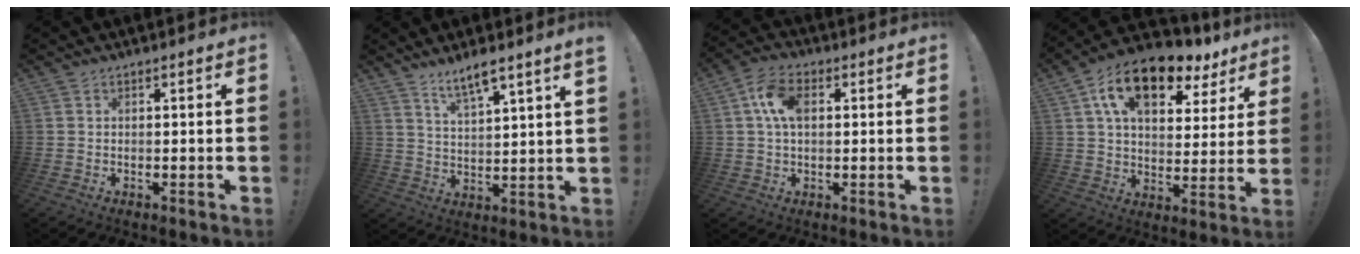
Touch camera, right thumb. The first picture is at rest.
{"total": 7.5, "force": [6.1, 0.3, 4.4], "torque": [-0.070, -0.040, 0.104]}
{"total": 9.3, "force": [2.1, 5.8, 6.9], "torque": [-0.130, 0.008, 0.038]}
{"total": 17.1, "force": [9.8, 8.9, 10.8], "torque": [-0.172, -0.052, 0.169]}